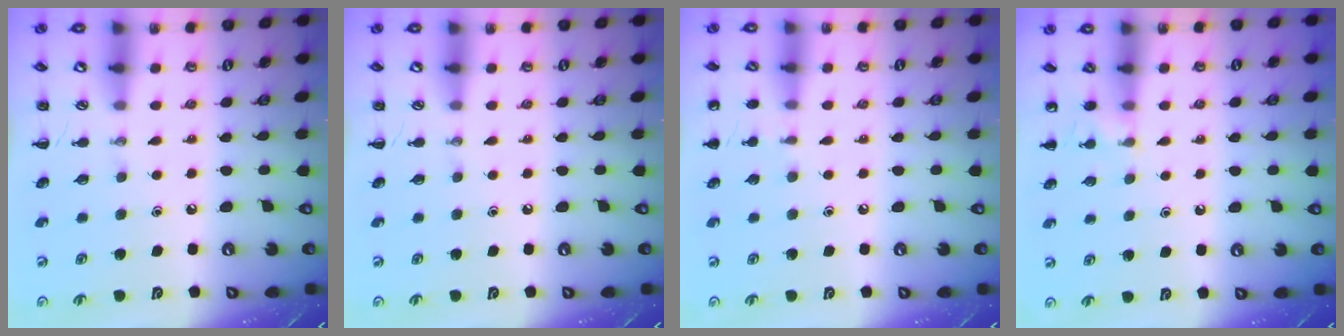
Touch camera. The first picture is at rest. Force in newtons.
{"total": 0.0}
{"total": 4.7, "press": 4.5, "slide": 1.4}
{"total": 4.5, "press": 4.2, "slide": 1.5}